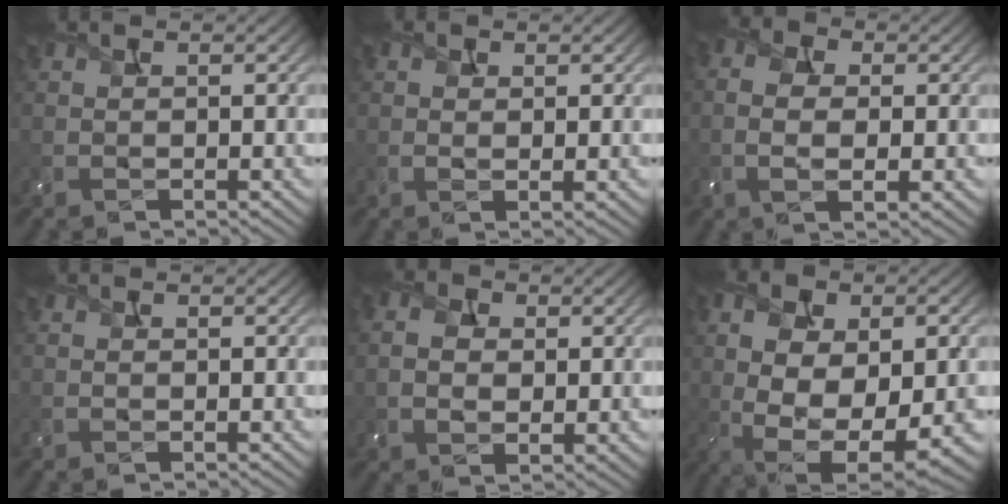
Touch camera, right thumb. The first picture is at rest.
{"total": 1.7, "force": [0.7, 0.9, 1.3], "torque": [-0.028, 0.002, 0.014]}
{"total": 5.3, "force": [-0.2, 3.0, 4.4], "torque": [-0.106, 0.000, -0.014]}
{"total": 0.0}
{"total": 4.6, "force": [0.7, 3.1, 3.4], "torque": [-0.071, 0.001, 0.010]}
{"total": 15.9, "force": [-1.7, 8.5, 13.3], "torque": [-0.213, -0.010, -0.017]}